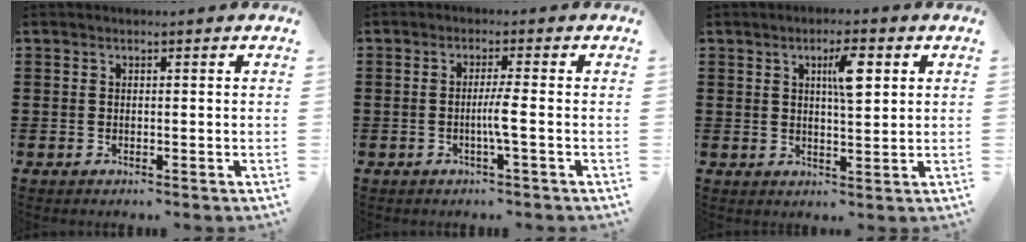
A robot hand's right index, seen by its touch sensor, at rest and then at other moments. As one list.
[{"total": 3.0, "force": [-0.7, -0.6, 2.9], "torque": [-0.051, -0.009, -0.016]}, {"total": 5.2, "force": [1.9, 1.3, 4.7], "torque": [-0.083, 0.004, 0.025]}]